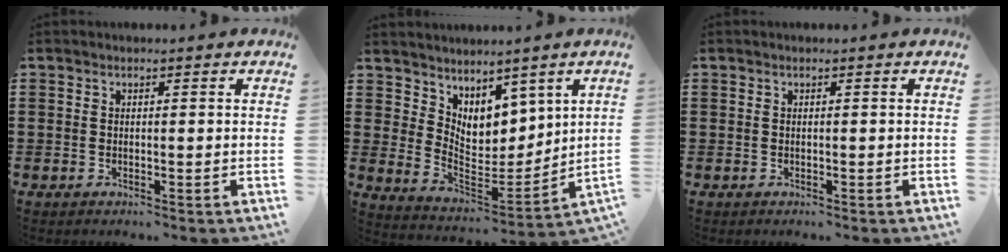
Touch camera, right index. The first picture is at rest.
{"total": 5.9, "force": [4.4, 3.8, 0.3], "torque": [-0.036, -0.043, 0.084]}
{"total": 0.0}